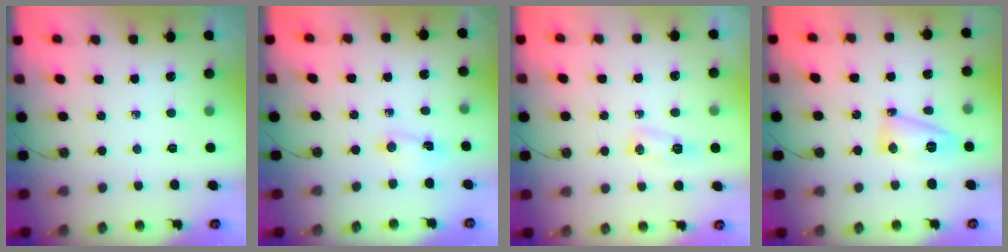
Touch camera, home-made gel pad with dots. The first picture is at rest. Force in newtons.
{"total": 1.4, "press": 1.4, "slide": 0.1}
{"total": 4.7, "press": 4.6, "slide": 0.6}
{"total": 7.5, "press": 7.4, "slide": 1.2}